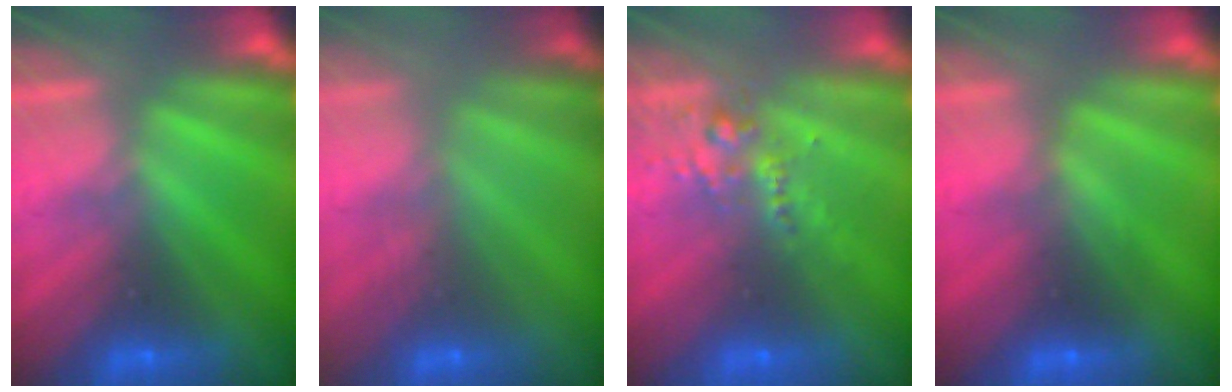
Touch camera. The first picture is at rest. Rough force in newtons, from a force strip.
{"total": 2.9}
{"total": 2.6}
{"total": 2.7}